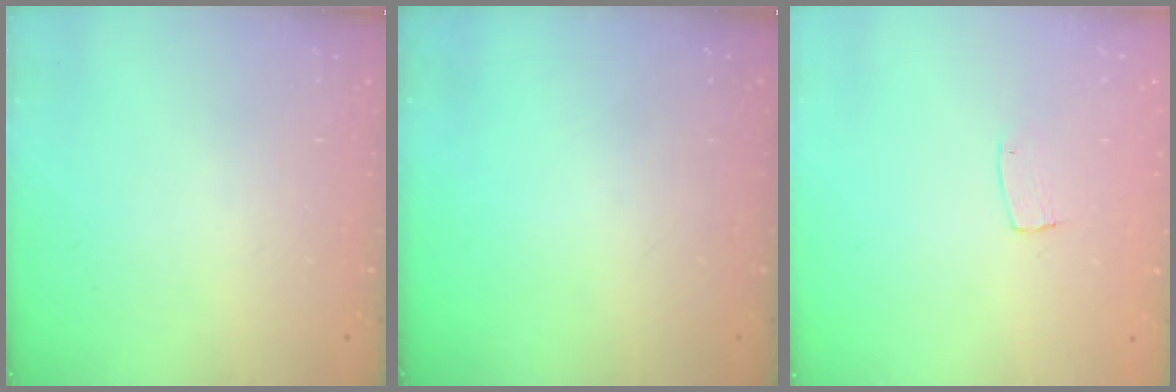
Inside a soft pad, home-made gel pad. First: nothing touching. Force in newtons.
{"total": 0.0}
{"total": 3.7, "press": 3.7, "slide": 0.2}